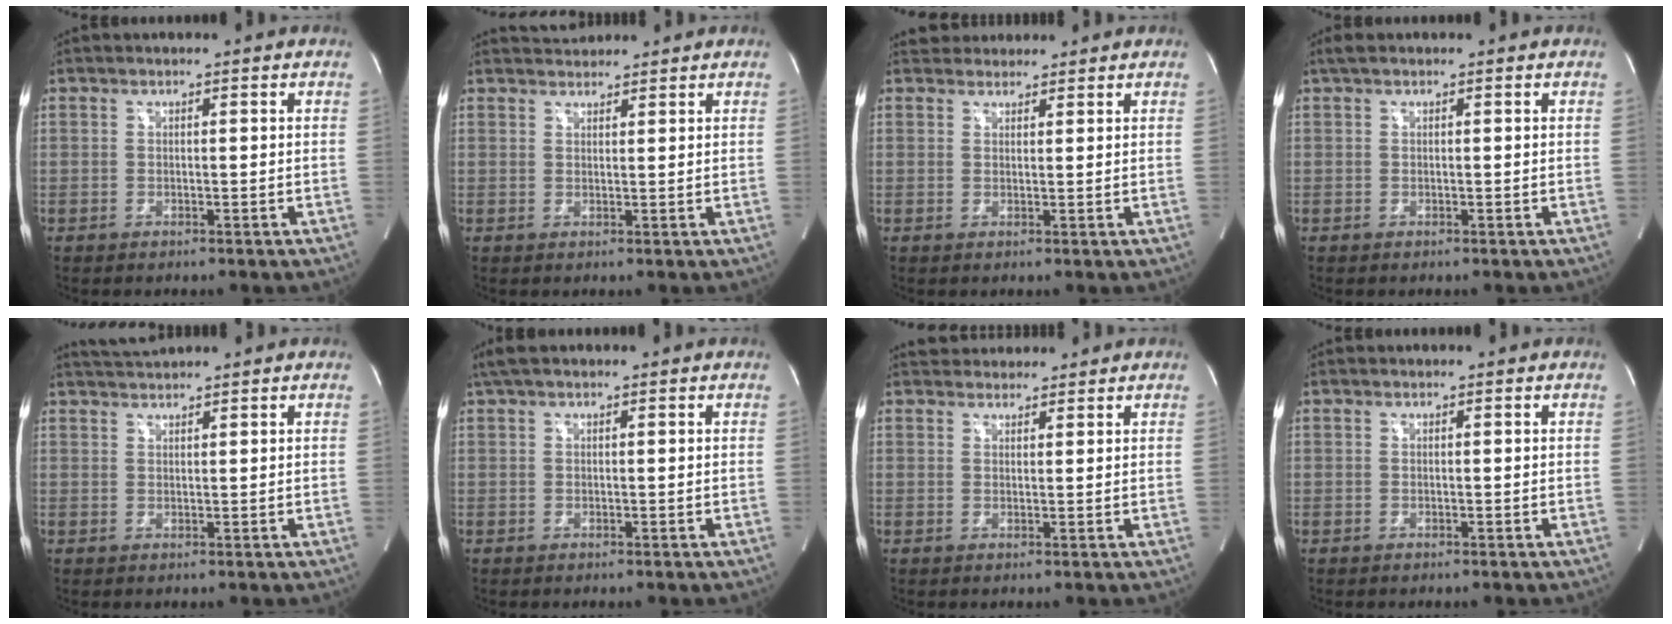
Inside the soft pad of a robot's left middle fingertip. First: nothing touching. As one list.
[{"total": 2.7, "force": [2.7, 0.5, 0.0], "torque": [-0.006, 0.022, 0.049]}, {"total": 3.3, "force": [3.0, 1.1, 0.0], "torque": [0.002, 0.025, 0.049]}, {"total": 1.7, "force": [1.2, 0.4, 1.2], "torque": [-0.024, 0.025, 0.020]}, {"total": 2.6, "force": [2.5, -0.4, 0.2], "torque": [-0.010, 0.014, 0.054]}, {"total": 3.5, "force": [2.6, 1.0, 2.3], "torque": [-0.047, 0.037, 0.049]}, {"total": 4.0, "force": [3.7, 1.6, 0.0], "torque": [0.004, 0.015, 0.053]}, {"total": 0.0}]